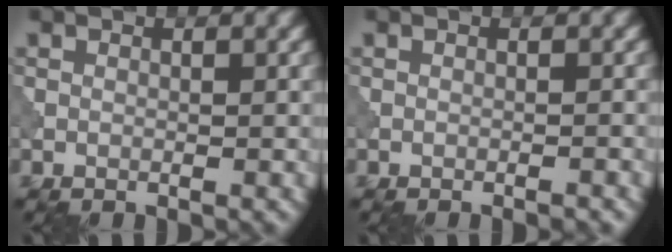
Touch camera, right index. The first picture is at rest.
{"total": 0.8, "force": [-0.7, 0.1, 0.4], "torque": [-0.003, 0.002, -0.014]}